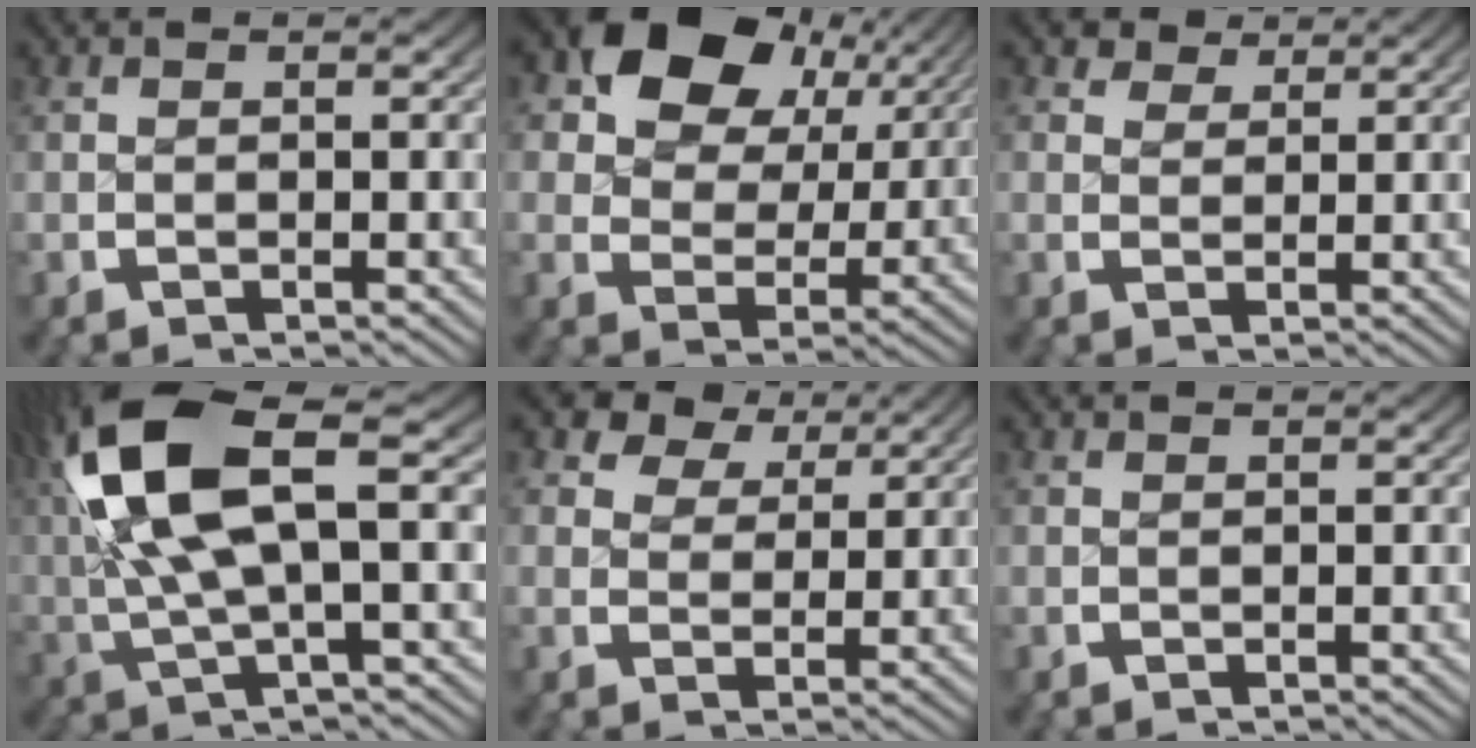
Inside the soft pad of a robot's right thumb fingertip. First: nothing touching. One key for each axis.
{"total": 10.8, "fx": 3.8, "fy": 7.1, "fz": 7.2, "tx": -0.133, "ty": -0.005, "tz": 0.065}
{"total": 2.5, "fx": 2.1, "fy": 1.2, "fz": 0.8, "tx": -0.011, "ty": -0.004, "tz": 0.036}
{"total": 11.9, "fx": 2.2, "fy": 5.7, "fz": 10.2, "tx": -0.218, "ty": -0.006, "tz": 0.042}
{"total": 5.1, "fx": 3.2, "fy": 3.1, "fz": 2.4, "tx": -0.044, "ty": -0.004, "tz": 0.054}
{"total": 0.0}